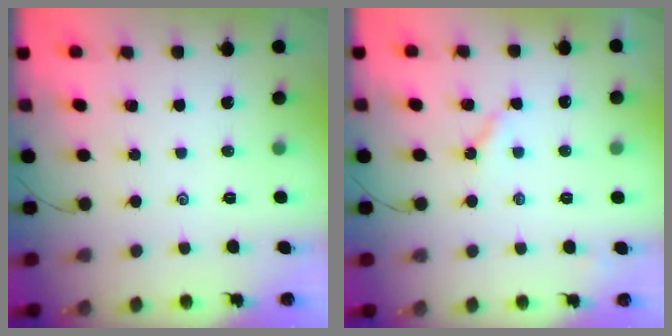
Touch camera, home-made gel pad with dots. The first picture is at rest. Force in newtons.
{"total": 4.7, "press": 4.7, "slide": 0.4}